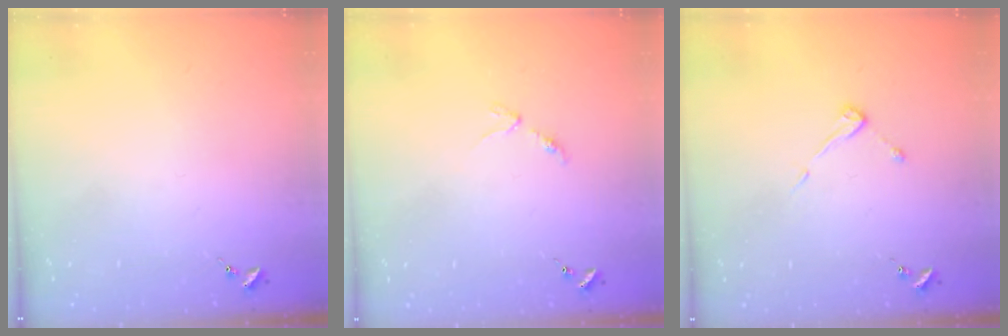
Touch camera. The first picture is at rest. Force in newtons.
{"total": 2.8, "press": 2.8, "slide": 0.5}
{"total": 4.2, "press": 4.2, "slide": 0.3}